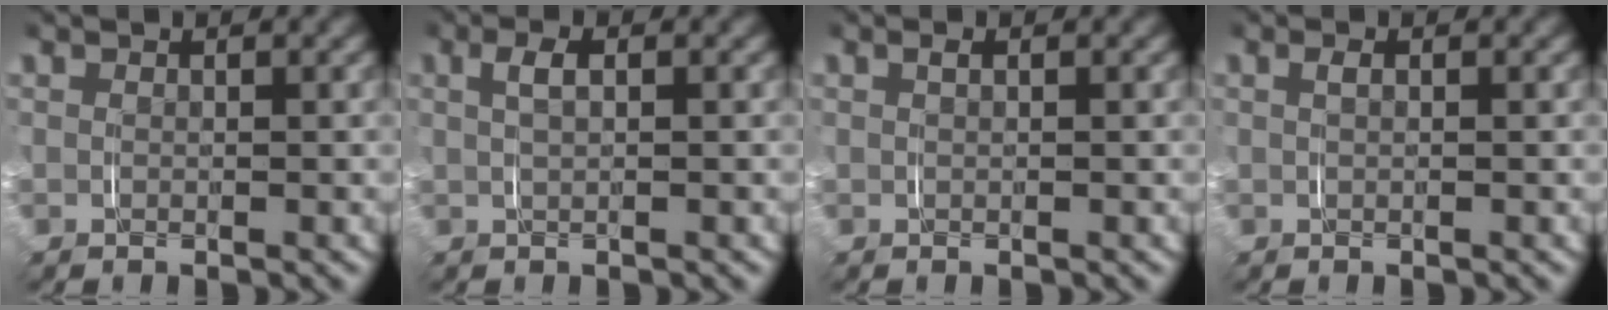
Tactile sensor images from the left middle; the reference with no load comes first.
{"total": 1.8, "force": [0.4, 0.7, 1.7], "torque": [-0.033, 0.004, 0.008]}
{"total": 0.6, "force": [0.1, 0.1, 0.5], "torque": [-0.009, 0.003, 0.004]}
{"total": 0.6, "force": [0.0, 0.2, 0.6], "torque": [-0.013, 0.002, 0.002]}